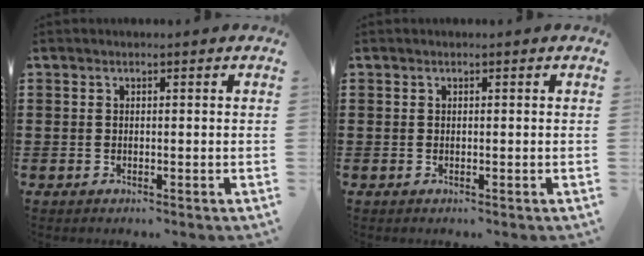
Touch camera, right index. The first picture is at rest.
{"total": 0.0}